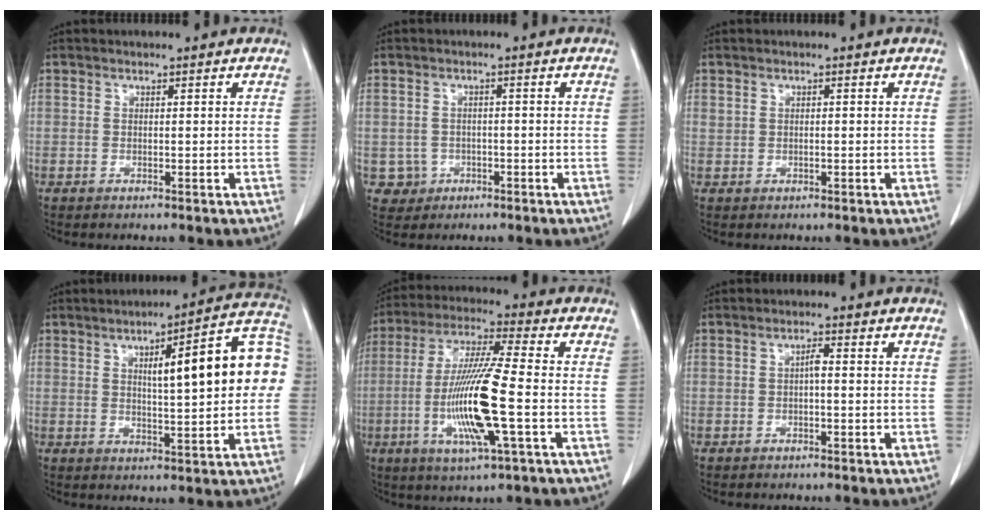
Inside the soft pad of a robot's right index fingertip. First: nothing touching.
{"total": 3.3, "force": [-0.9, 3.2, -0.1], "torque": [0.009, 0.011, -0.009]}
{"total": 0.6, "force": [0.3, 0.4, 0.3], "torque": [-0.007, 0.006, 0.008]}
{"total": 15.4, "force": [2.4, 2.7, 15.0], "torque": [-0.198, 0.038, 0.030]}
{"total": 14.3, "force": [-3.2, 0.5, 14.0], "torque": [-0.282, -0.014, -0.063]}
{"total": 1.4, "force": [-0.1, 0.3, 1.3], "torque": [-0.024, 0.004, -0.002]}